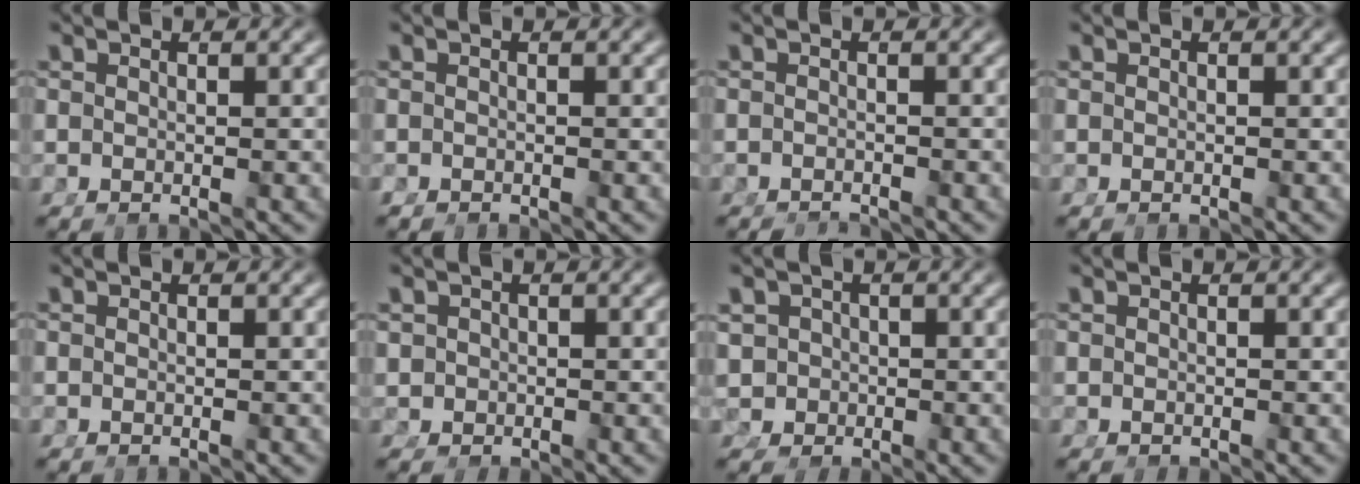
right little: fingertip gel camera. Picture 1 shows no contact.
{"total": 0.6, "force": [-0.6, 0.0, 0.1], "torque": [-0.004, -0.007, -0.008]}
{"total": 2.0, "force": [-2.0, 0.2, 0.1], "torque": [-0.009, -0.015, -0.025]}
{"total": 0.0}
{"total": 0.0}
{"total": 1.7, "force": [0.0, 1.7, 0.4], "torque": [-0.019, -0.010, 0.006]}
{"total": 6.1, "force": [-0.5, 5.7, 2.1], "torque": [-0.060, -0.028, -0.003]}
{"total": 0.0}